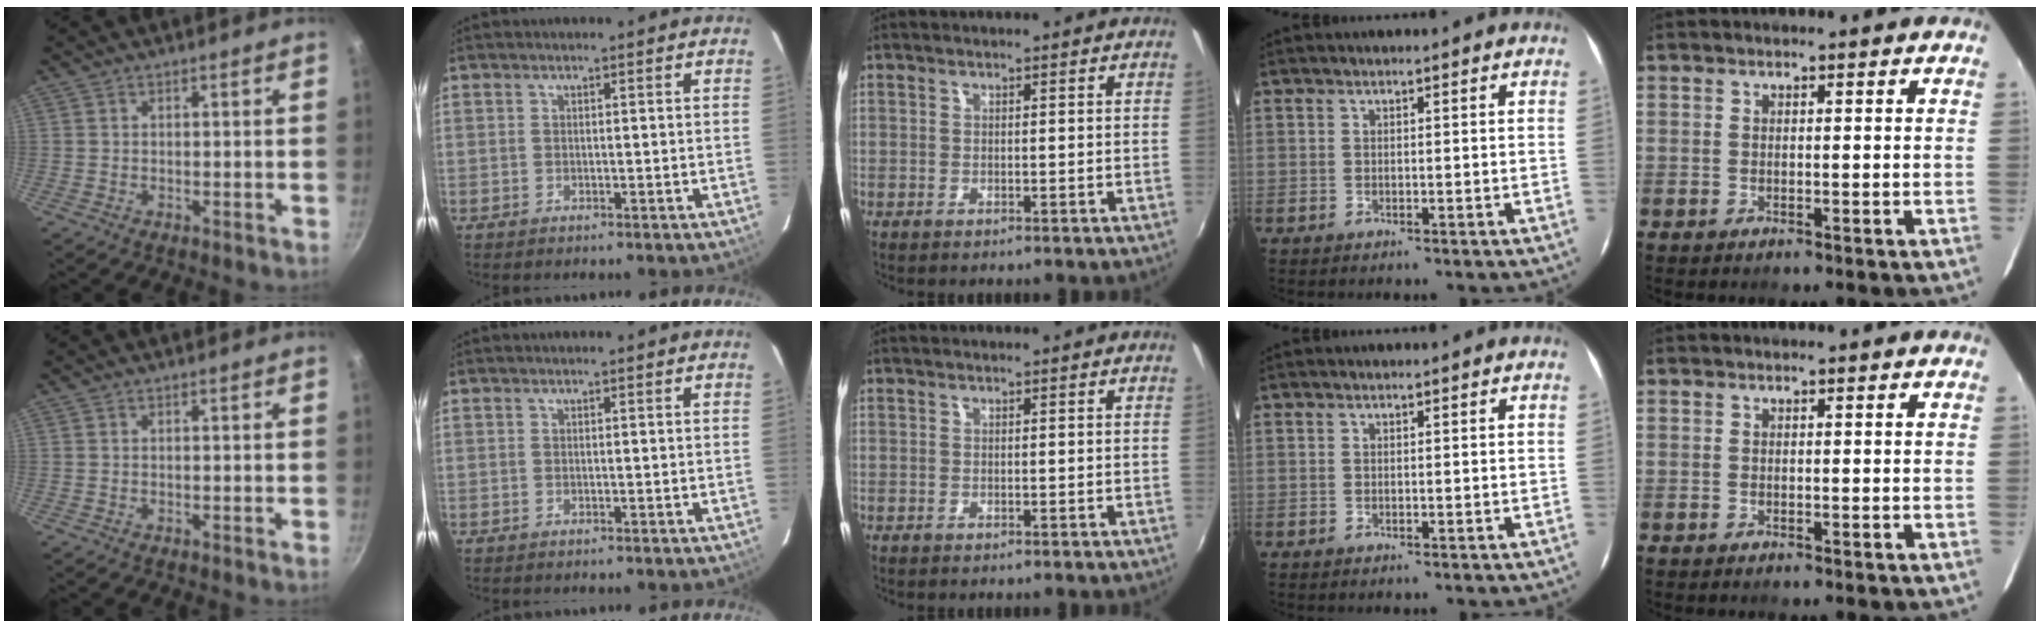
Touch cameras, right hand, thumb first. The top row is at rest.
{}